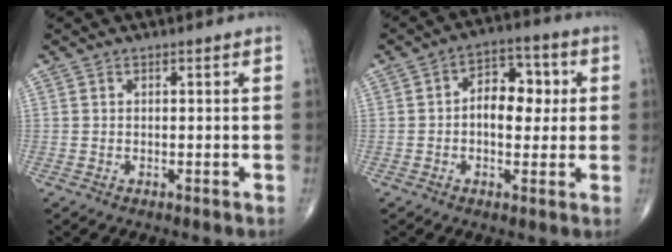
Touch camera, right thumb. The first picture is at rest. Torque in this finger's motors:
{"motor_torque": [-0.29, 0.65, 0.51, 0.41, 0.13]}